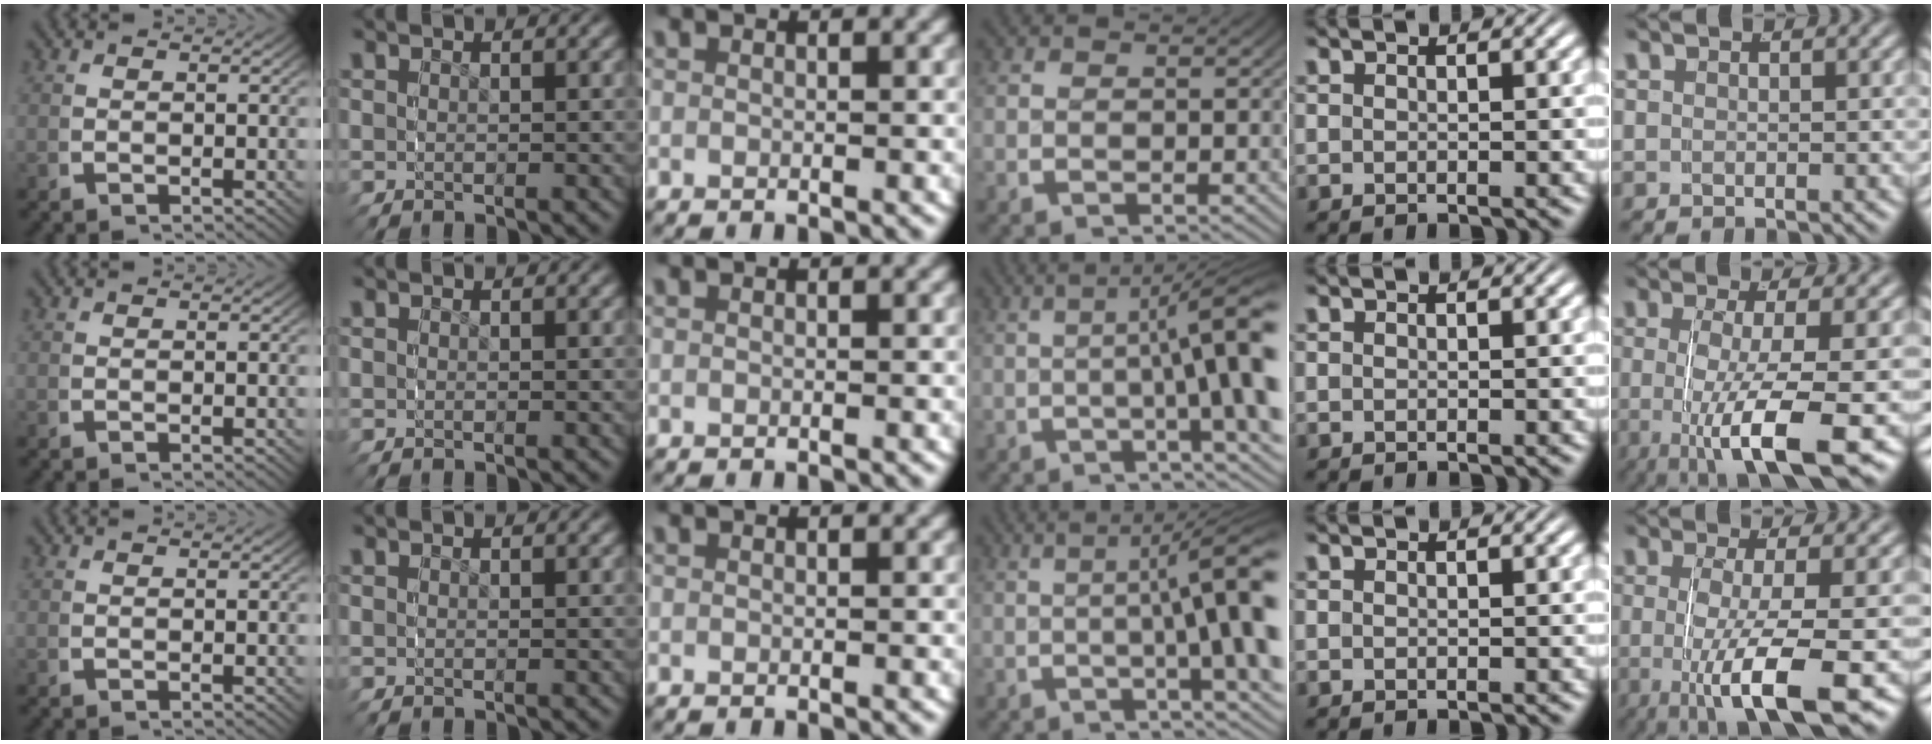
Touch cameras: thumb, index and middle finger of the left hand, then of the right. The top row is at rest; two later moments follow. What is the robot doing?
{"motion": "grasp_and_lifting", "object": "dispenser bottle"}